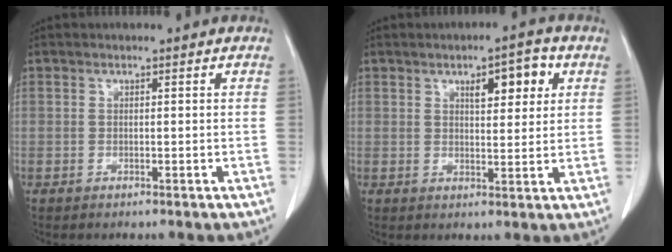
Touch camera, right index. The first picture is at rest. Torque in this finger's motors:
{"motor_torque": [0.43, 0.43, 0.12, 0.06]}